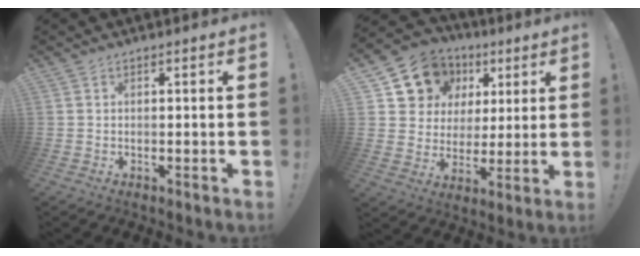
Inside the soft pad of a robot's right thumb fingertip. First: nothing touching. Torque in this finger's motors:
{"motor_torque": [1.42, 1.49, 0.54, 0.41, 0.04]}